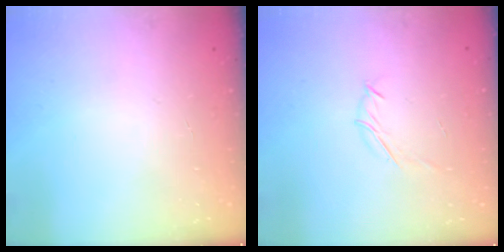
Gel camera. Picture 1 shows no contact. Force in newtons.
{"total": 3.9, "press": 3.8, "slide": 0.8}